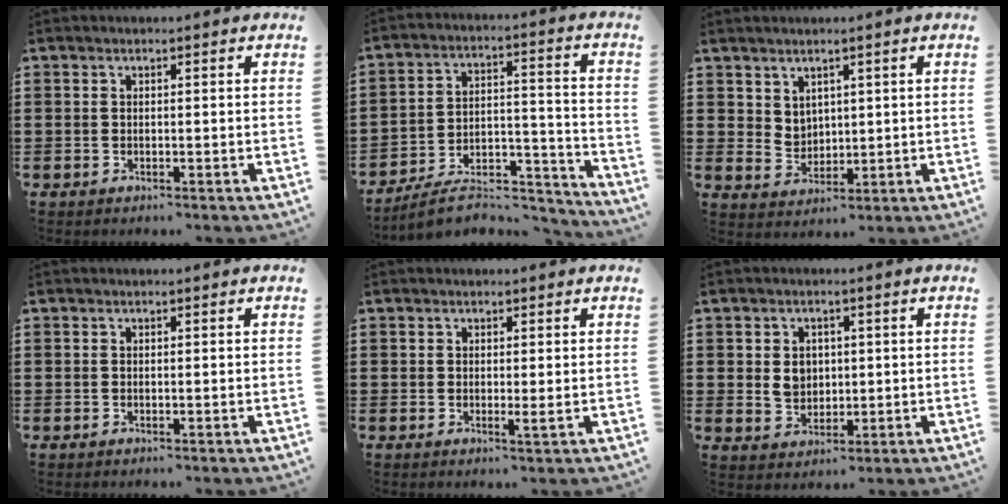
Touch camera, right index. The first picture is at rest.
{"total": 8.4, "force": [-6.9, 2.7, 3.9], "torque": [-0.064, 0.015, -0.129]}
{"total": 3.3, "force": [2.5, 2.1, 0.6], "torque": [-0.022, -0.003, 0.049]}
{"total": 0.0}
{"total": 1.1, "force": [0.2, 0.0, 1.1], "torque": [-0.022, -0.004, 0.004]}
{"total": 3.7, "force": [0.3, 3.0, 2.2], "torque": [-0.045, 0.006, 0.002]}